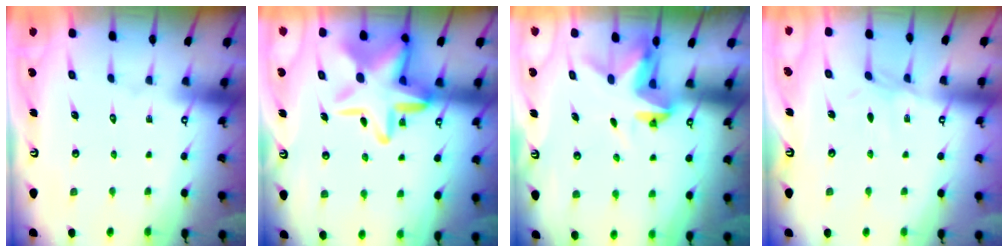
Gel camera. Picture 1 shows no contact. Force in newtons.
{"total": 18.0, "press": 17.9, "slide": 2.0}
{"total": 3.6, "press": 3.6, "slide": 0.2}
{"total": 2.7, "press": 2.7, "slide": 0.3}